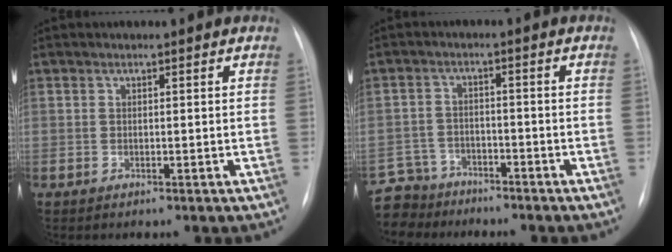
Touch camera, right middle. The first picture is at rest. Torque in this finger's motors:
{"motor_torque": [0.40, -0.50, 0.22, 0.01]}